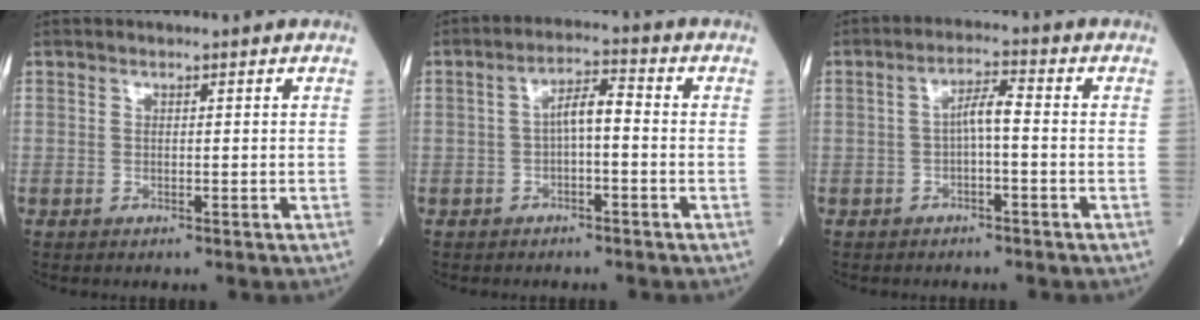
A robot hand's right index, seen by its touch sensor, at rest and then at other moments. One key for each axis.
{"total": 4.2, "fx": -0.6, "fy": 1.1, "fz": 4.0, "tx": -0.067, "ty": 0.017, "tz": -0.011}
{"total": 3.6, "fx": -0.5, "fy": 0.6, "fz": 3.6, "tx": -0.061, "ty": 0.013, "tz": -0.008}